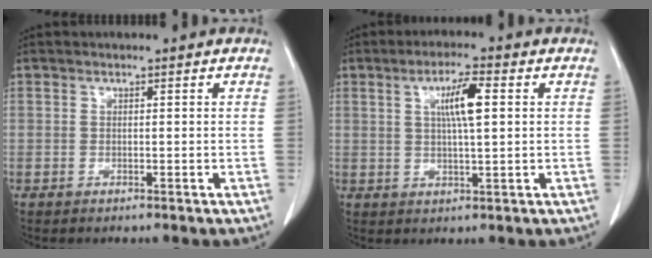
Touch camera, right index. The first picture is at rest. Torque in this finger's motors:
{"motor_torque": [0.27, 0.23, 0.13, 0.06]}